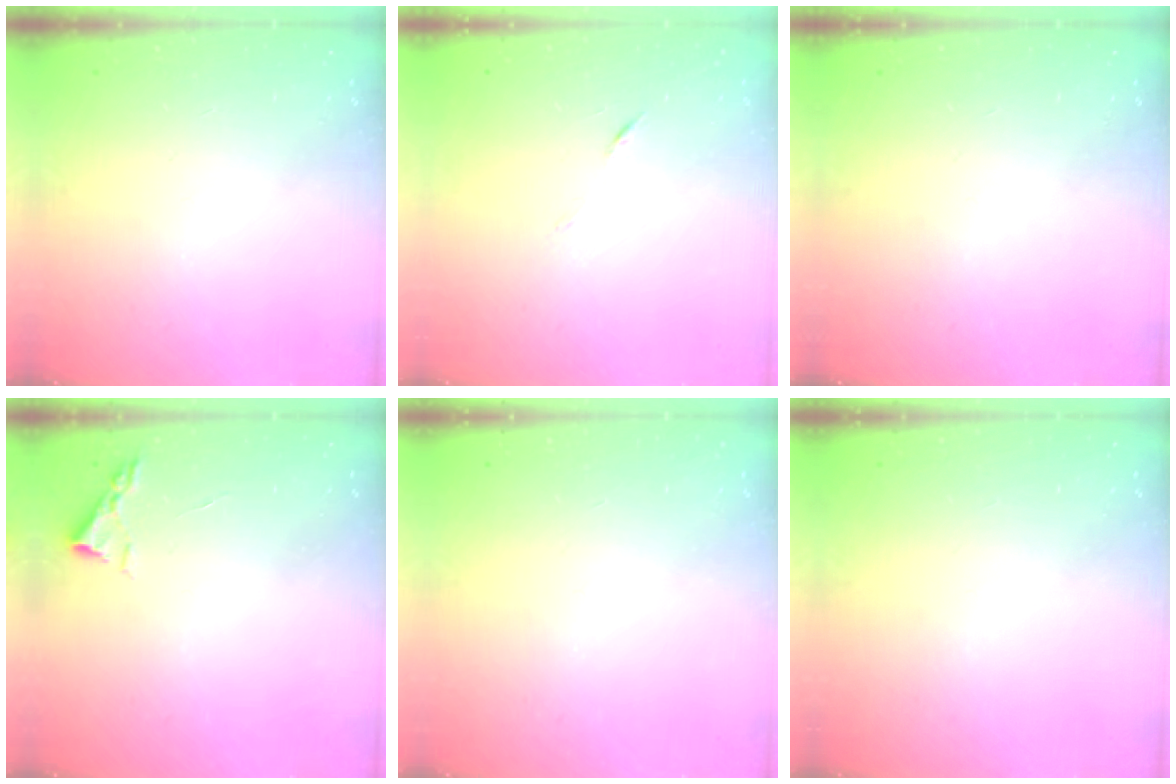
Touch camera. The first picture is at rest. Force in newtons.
{"total": 4.0, "press": 3.9, "slide": 0.8}
{"total": 0.0}
{"total": 2.4, "press": 2.3, "slide": 0.3}
{"total": 0.0}
{"total": 0.0}